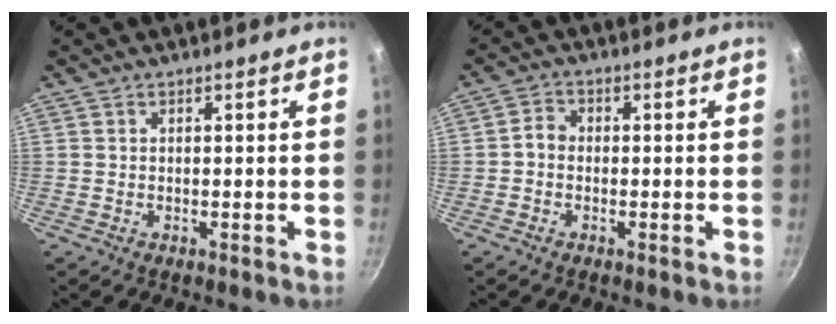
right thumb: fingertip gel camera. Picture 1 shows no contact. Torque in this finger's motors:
{"motor_torque": [0.64, 0.84, 0.31, 0.20, 0.03]}